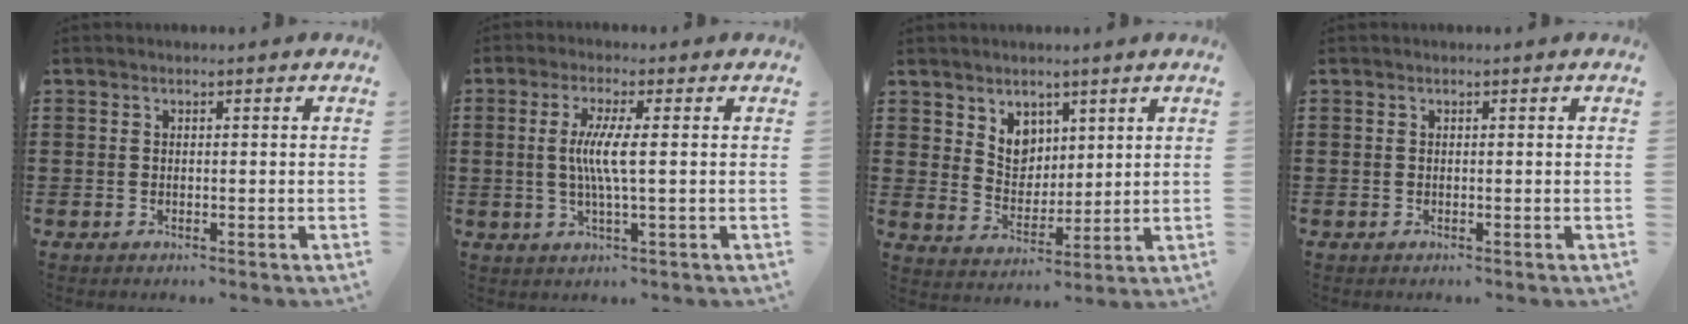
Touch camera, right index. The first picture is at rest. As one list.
[{"total": 5.3, "force": [0.2, 0.0, 5.3], "torque": [-0.105, -0.011, -0.002]}, {"total": 5.3, "force": [3.4, 3.9, 0.9], "torque": [-0.040, 0.003, 0.064]}, {"total": 0.0}]